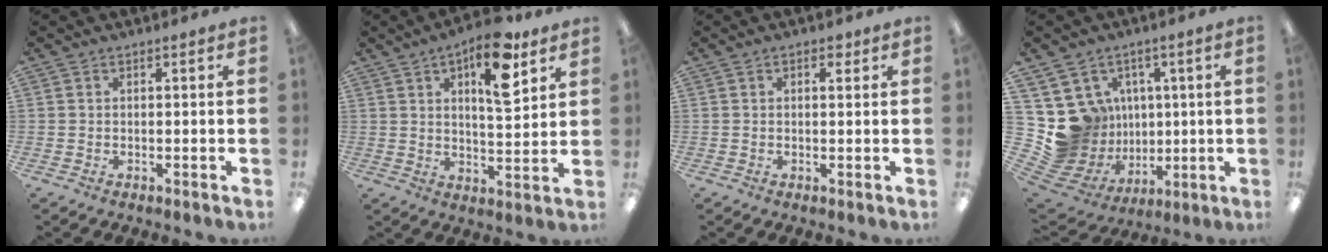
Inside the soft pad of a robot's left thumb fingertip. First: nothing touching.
{"total": 14.4, "force": [7.8, 5.6, 10.7], "torque": [-0.154, -0.028, 0.127]}
{"total": 2.1, "force": [1.1, 1.1, 1.5], "torque": [-0.006, -0.006, 0.013]}
{"total": 14.1, "force": [2.4, 13.7, 2.6], "torque": [-0.077, -0.033, 0.080]}